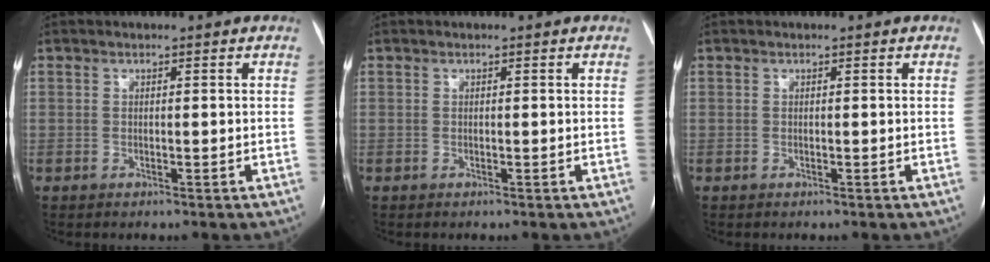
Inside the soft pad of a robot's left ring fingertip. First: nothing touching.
{"total": 0.0}
{"total": 0.0}